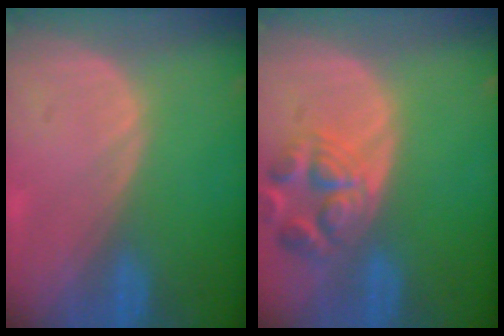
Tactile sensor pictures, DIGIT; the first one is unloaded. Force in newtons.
{"total": 6.9, "press": 6.3, "slide": 2.8}